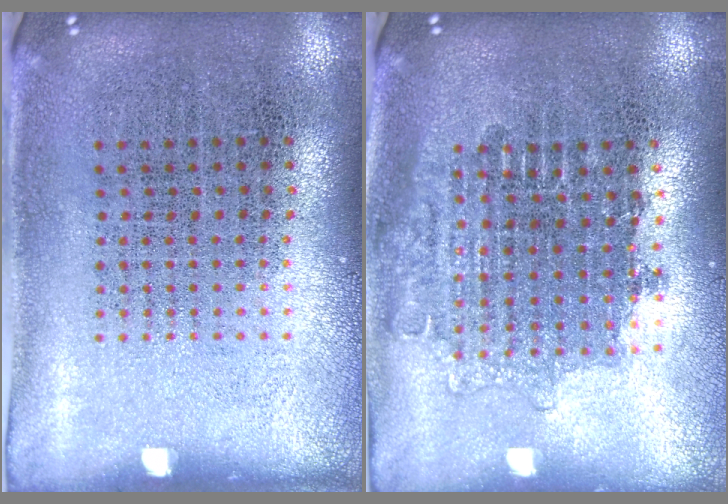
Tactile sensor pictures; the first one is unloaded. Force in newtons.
{"total": 1.7, "press": 1.4, "slide": 1.0}